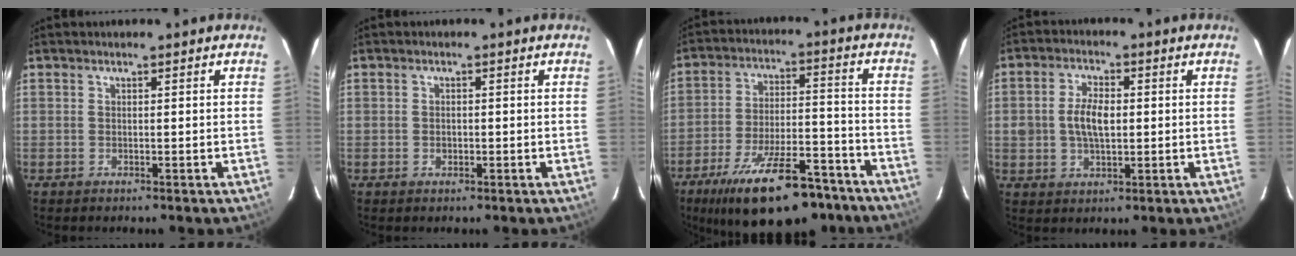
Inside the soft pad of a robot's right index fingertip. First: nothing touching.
{"total": 1.3, "force": [-0.3, 1.1, 0.5], "torque": [-0.009, 0.002, -0.005]}
{"total": 21.9, "force": [-15.6, 8.0, 13.1], "torque": [-0.229, -0.012, -0.226]}
{"total": 6.6, "force": [0.2, 3.8, 5.3], "torque": [-0.103, 0.007, 0.007]}